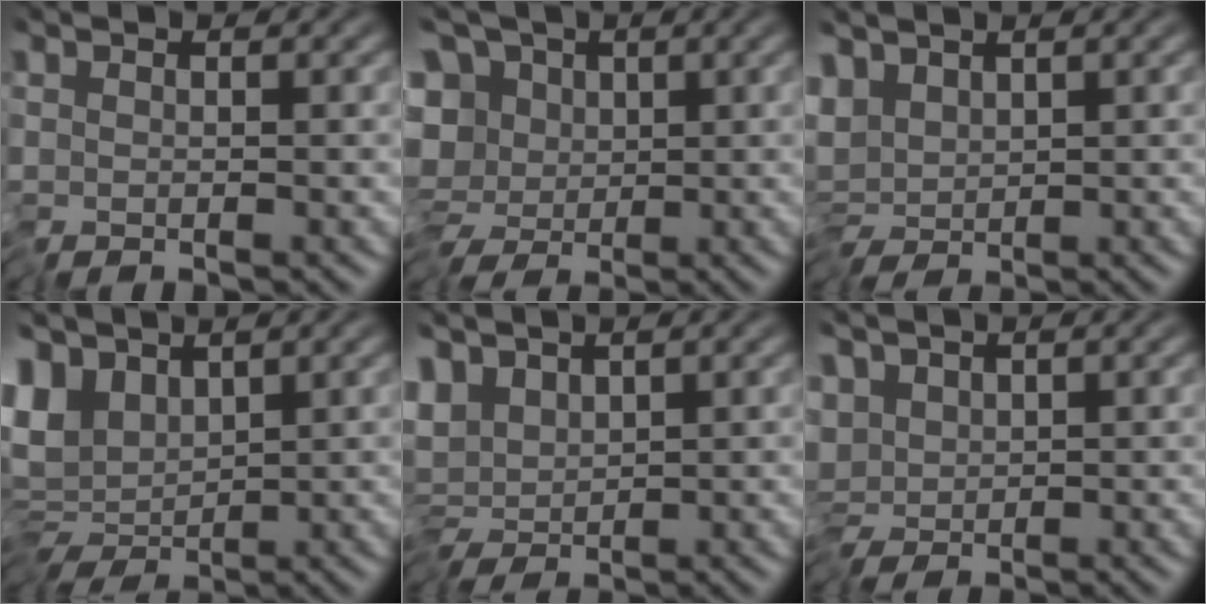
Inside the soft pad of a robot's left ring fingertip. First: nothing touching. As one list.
[{"total": 11.3, "force": [-0.7, 9.4, 6.3], "torque": [-0.097, 0.000, -0.041]}, {"total": 3.2, "force": [0.3, 2.0, 2.5], "torque": [-0.041, 0.002, 0.003]}, {"total": 6.3, "force": [2.1, 3.9, 4.5], "torque": [-0.061, -0.002, 0.040]}, {"total": 4.2, "force": [0.7, 2.5, 3.3], "torque": [-0.048, -0.002, 0.014]}, {"total": 3.4, "force": [0.0, 2.3, 2.5], "torque": [-0.034, 0.009, -0.008]}]